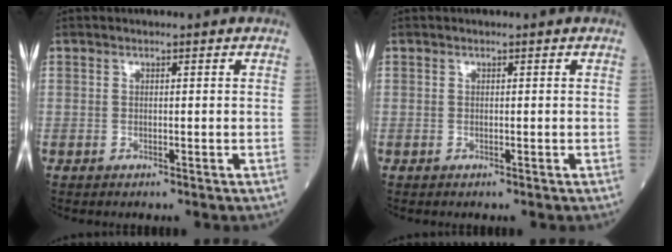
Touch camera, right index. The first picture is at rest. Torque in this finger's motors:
{"motor_torque": [0.00, 0.00, 0.00, 0.01]}